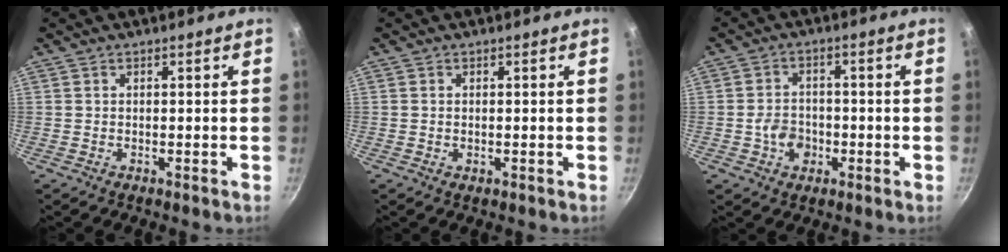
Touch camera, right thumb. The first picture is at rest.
{"total": 0.6, "force": [0.0, 0.4, 0.5], "torque": [-0.007, 0.000, 0.001]}
{"total": 5.6, "force": [-1.6, 4.4, 3.0], "torque": [-0.031, 0.017, -0.029]}